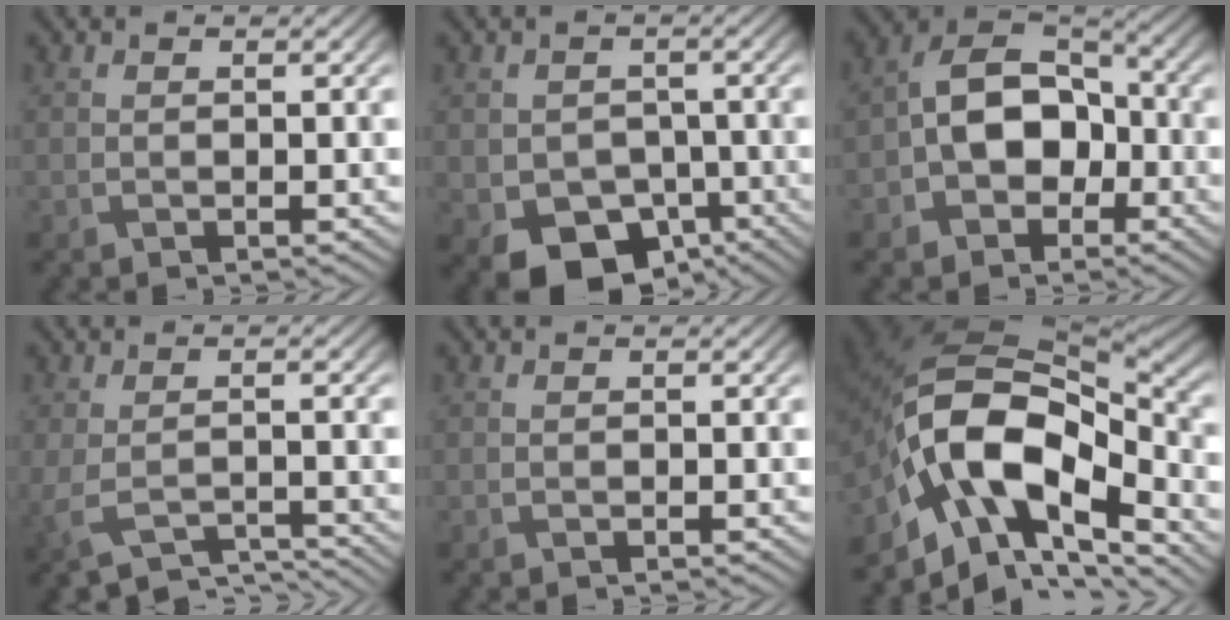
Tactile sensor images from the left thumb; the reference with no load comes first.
{"total": 7.8, "force": [-3.6, 5.8, 3.9], "torque": [-0.076, -0.026, -0.054]}
{"total": 9.7, "force": [-2.2, 7.0, 6.4], "torque": [-0.120, 0.004, -0.056]}
{"total": 3.8, "force": [-2.8, 0.7, 2.4], "torque": [-0.054, -0.023, -0.043]}
{"total": 0.0}
{"total": 16.5, "force": [-5.9, 9.1, 12.5], "torque": [-0.242, -0.011, -0.119]}